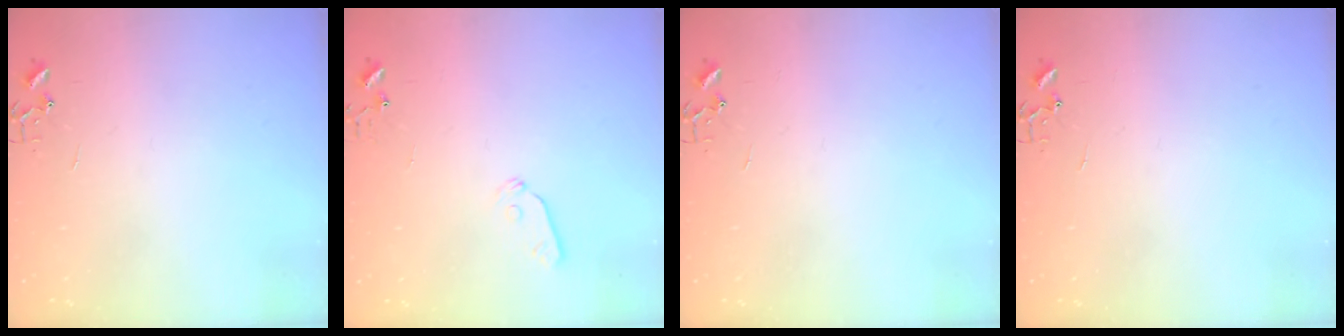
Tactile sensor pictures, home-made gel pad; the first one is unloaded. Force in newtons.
{"total": 6.0, "press": 5.9, "slide": 0.9}
{"total": 0.0}
{"total": 0.0}